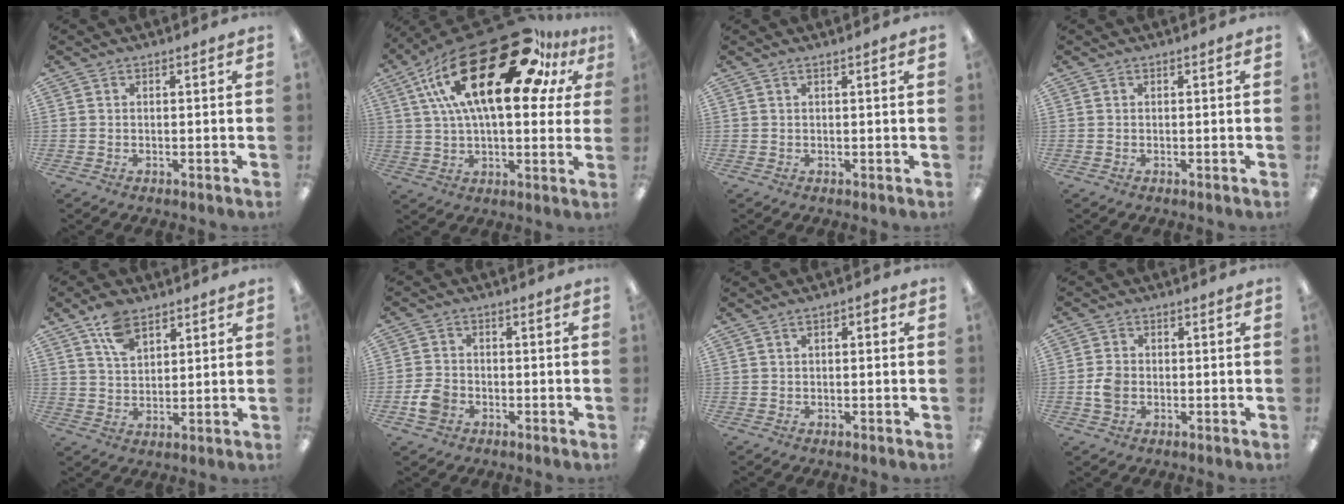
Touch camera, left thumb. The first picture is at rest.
{"total": 30.0, "force": [14.8, 12.1, 23.1], "torque": [-0.407, -0.078, 0.243]}
{"total": 0.8, "force": [0.5, -0.1, 0.7], "torque": [-0.013, -0.001, 0.008]}
{"total": 0.0}
{"total": 8.2, "force": [5.1, 4.9, 4.2], "torque": [-0.082, -0.005, 0.096]}
{"total": 5.4, "force": [-2.2, 4.2, 2.7], "torque": [-0.060, 0.009, -0.040]}
{"total": 1.6, "force": [0.0, 1.0, 1.3], "torque": [-0.023, 0.007, -0.002]}
{"total": 4.4, "force": [-0.8, 3.5, 2.6], "torque": [-0.043, 0.003, -0.017]}